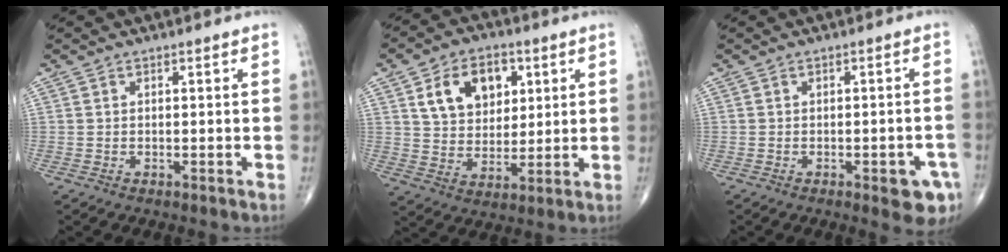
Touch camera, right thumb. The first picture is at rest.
{"total": 12.5, "force": [4.7, 8.7, 7.6], "torque": [-0.085, -0.014, 0.085]}
{"total": 5.9, "force": [-2.6, 2.1, 4.8], "torque": [-0.043, 0.008, -0.026]}